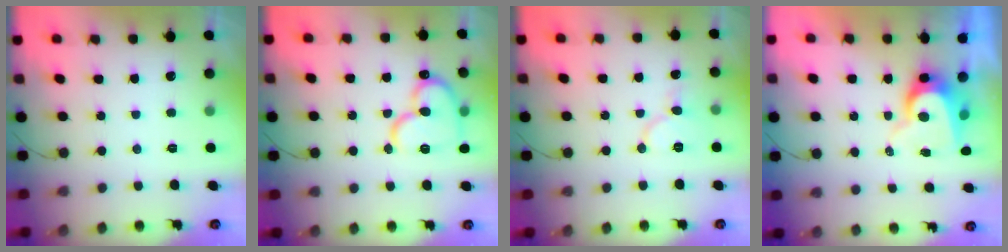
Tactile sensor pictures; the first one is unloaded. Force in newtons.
{"total": 15.6, "press": 15.5, "slide": 1.8}
{"total": 8.4, "press": 8.3, "slide": 0.9}
{"total": 9.7, "press": 9.7, "slide": 1.0}